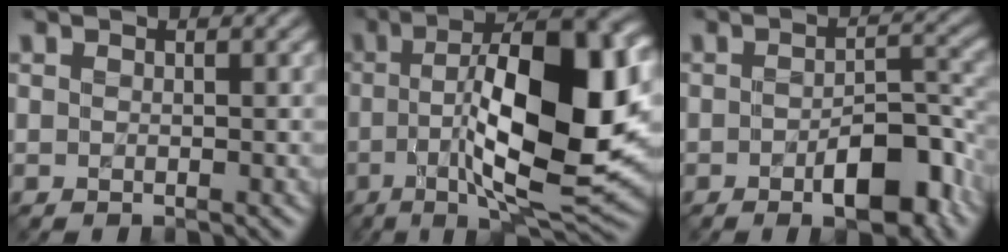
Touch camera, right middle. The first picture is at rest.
{"total": 15.3, "force": [-0.2, 4.7, 14.6], "torque": [-0.214, 0.010, -0.007]}
{"total": 5.7, "force": [-2.5, 2.2, 4.6], "torque": [-0.063, 0.005, -0.036]}